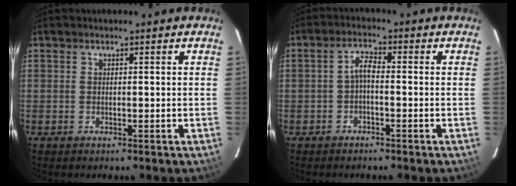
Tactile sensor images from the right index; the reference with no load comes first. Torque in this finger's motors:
{"motor_torque": [0.35, -0.21, 0.17, 0.06]}